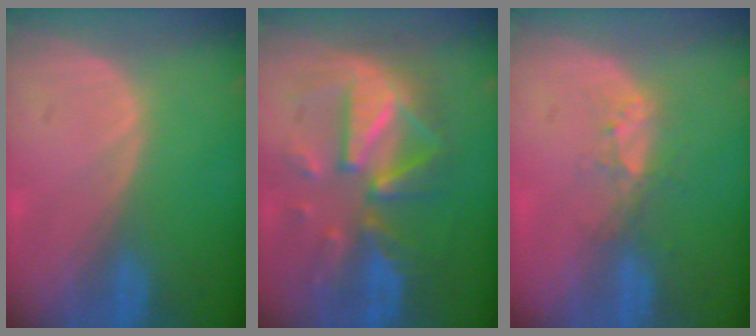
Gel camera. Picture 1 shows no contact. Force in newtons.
{"total": 10.6, "press": 10.6, "slide": 0.9}
{"total": 3.3, "press": 2.8, "slide": 1.7}